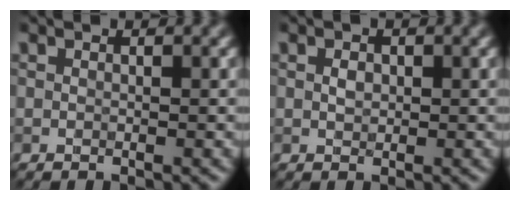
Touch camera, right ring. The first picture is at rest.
{"total": 1.0, "force": [0.1, 0.7, 0.6], "torque": [-0.012, 0.000, 0.003]}